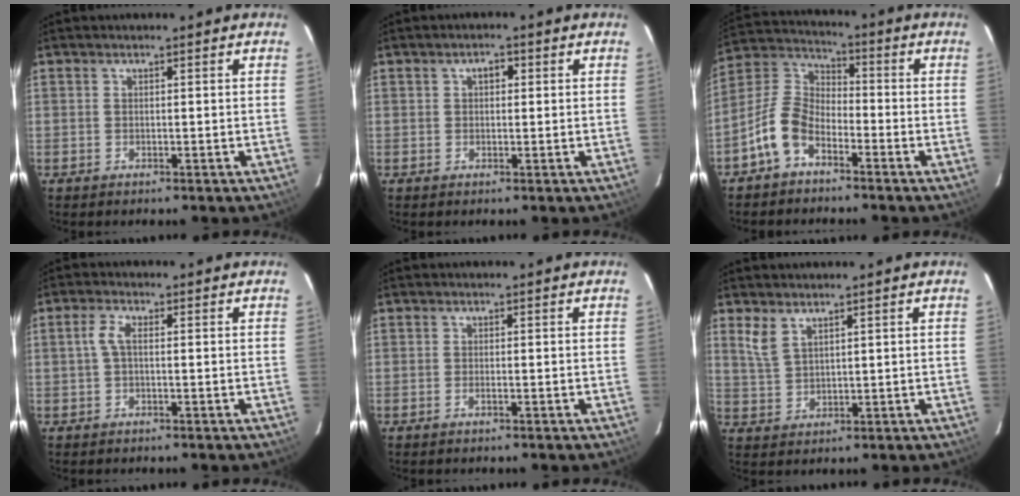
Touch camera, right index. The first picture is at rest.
{"total": 1.9, "force": [0.5, 1.4, 1.3], "torque": [-0.018, 0.009, 0.006]}
{"total": 8.8, "force": [-5.2, 5.0, 5.0], "torque": [-0.116, 0.019, -0.110]}
{"total": 2.5, "force": [0.0, 0.9, 2.3], "torque": [-0.051, 0.008, -0.001]}
{"total": 0.6, "force": [-0.4, 0.0, 0.5], "torque": [-0.009, 0.001, -0.008]}
{"total": 3.8, "force": [2.6, 1.5, 2.2], "torque": [-0.048, -0.001, 0.058]}